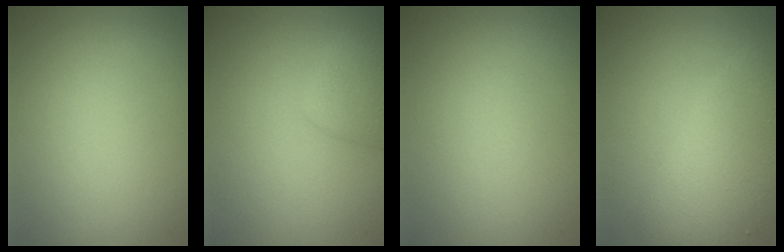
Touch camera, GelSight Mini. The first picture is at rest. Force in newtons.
{"total": 2.2, "press": 2.2, "slide": 0.1}
{"total": 0.0}
{"total": 5.2, "press": 5.2, "slide": 0.2}